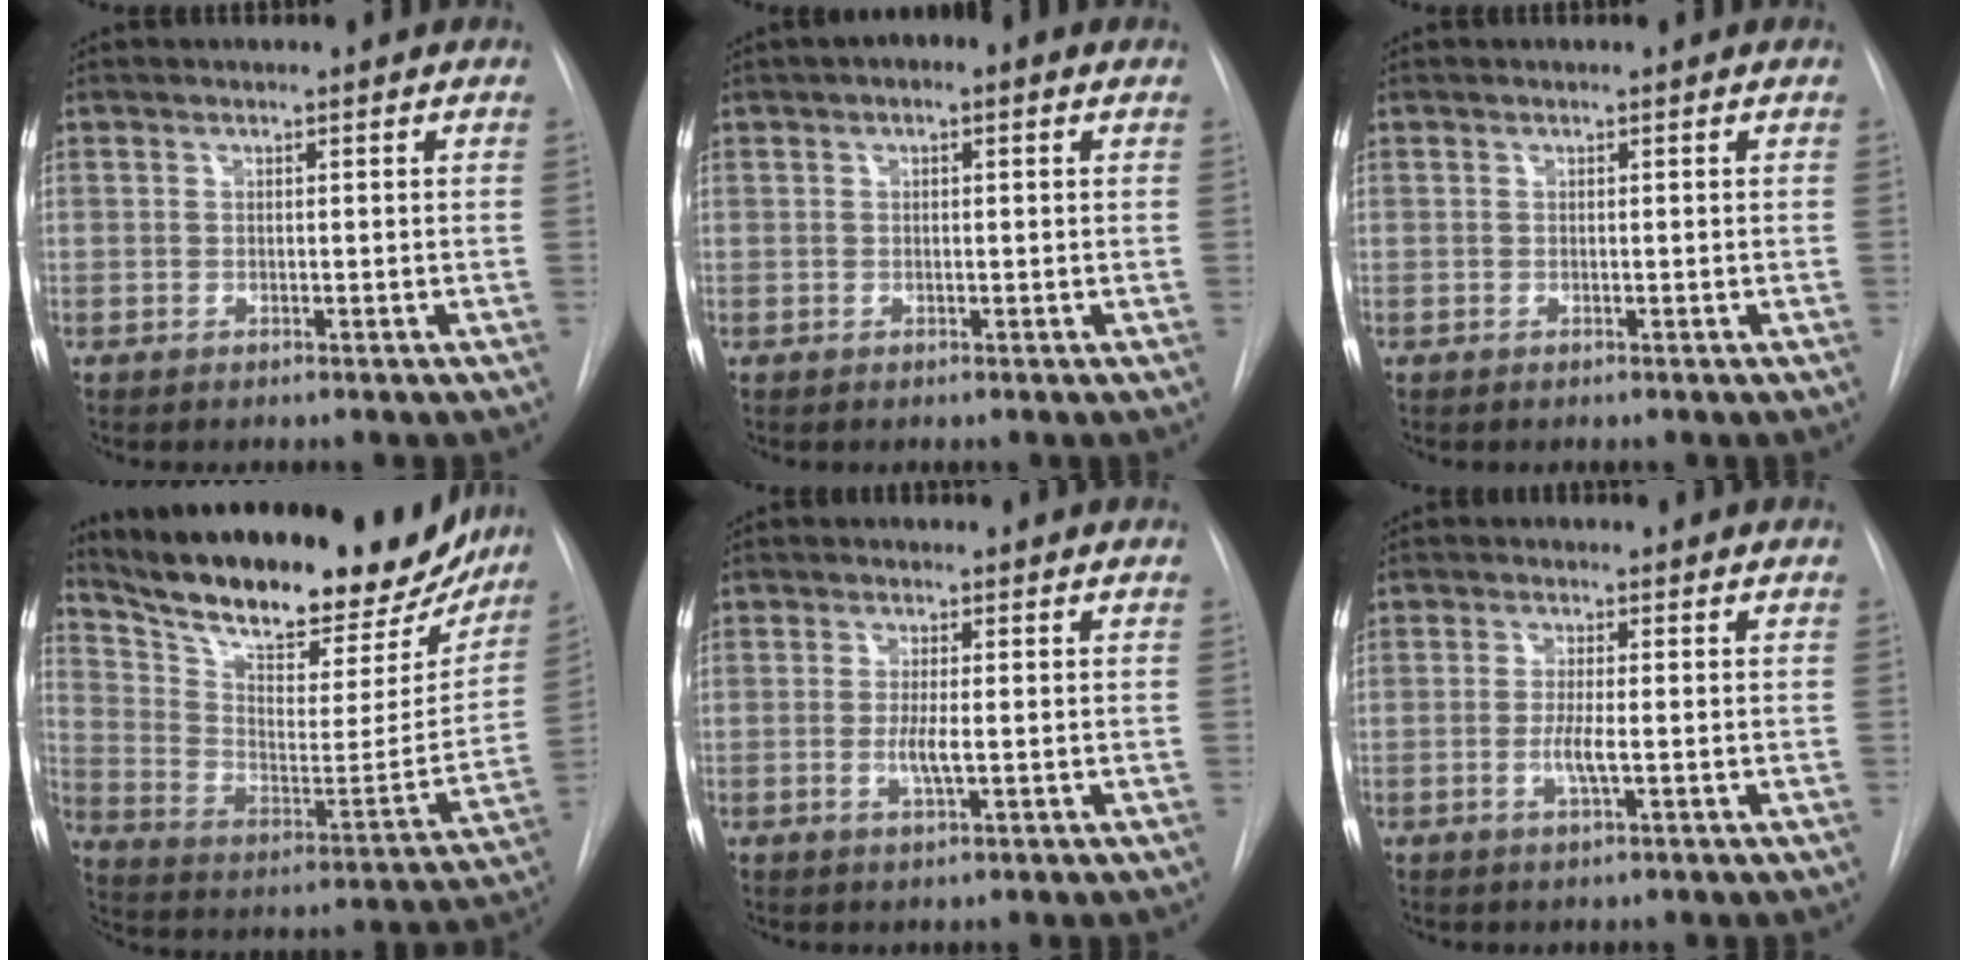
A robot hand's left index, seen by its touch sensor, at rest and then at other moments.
{"total": 2.5, "force": [1.0, 1.0, 2.1], "torque": [-0.032, 0.014, 0.011]}
{"total": 0.0}
{"total": 28.0, "force": [23.7, 8.3, 12.4], "torque": [-0.204, -0.025, 0.335]}
{"total": 2.9, "force": [-0.4, 0.3, 2.9], "torque": [-0.059, -0.006, -0.007]}
{"total": 3.1, "force": [-0.7, 0.2, 3.0], "torque": [-0.063, -0.006, -0.013]}